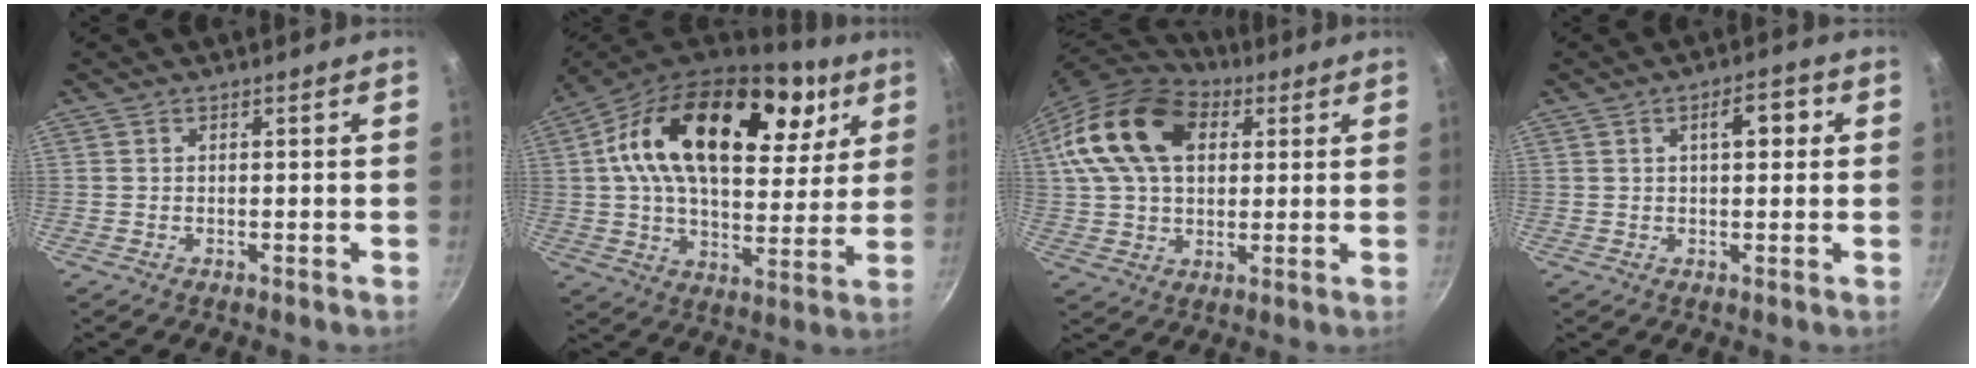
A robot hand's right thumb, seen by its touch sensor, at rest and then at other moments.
{"total": 28.1, "force": [11.5, 15.6, 20.2], "torque": [-0.316, -0.013, 0.172]}
{"total": 19.4, "force": [5.9, 13.0, 13.2], "torque": [-0.229, 0.009, 0.096]}
{"total": 5.2, "force": [1.4, 2.5, 4.4], "torque": [-0.044, 0.010, 0.017]}